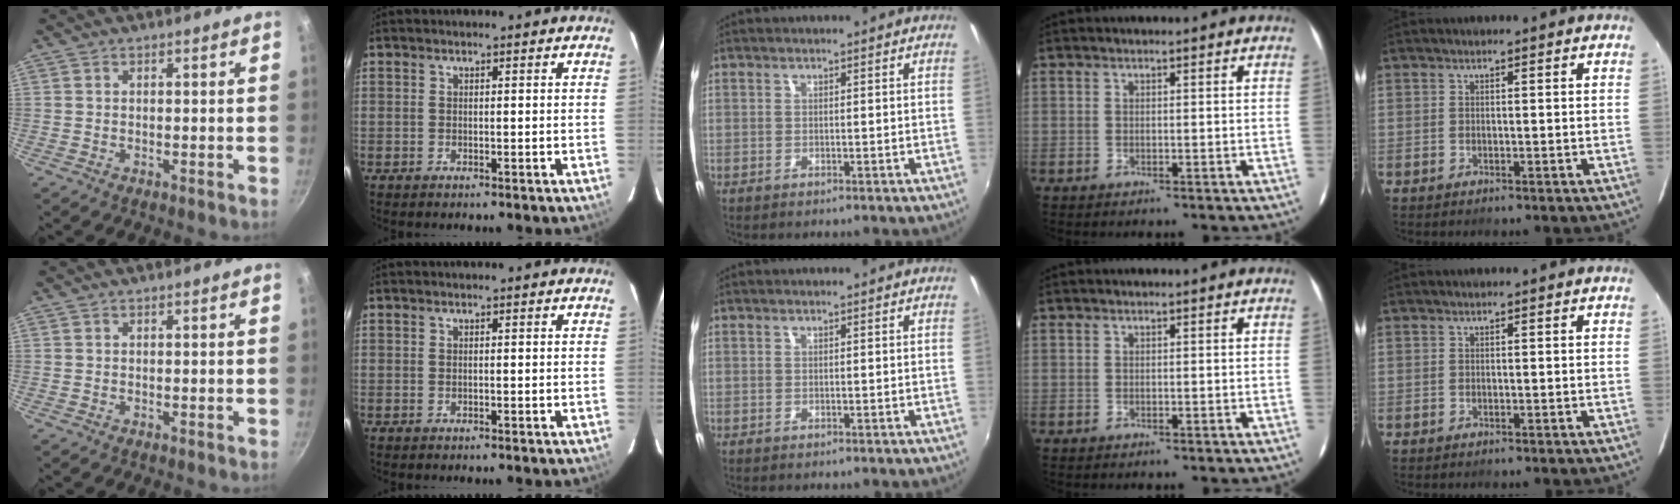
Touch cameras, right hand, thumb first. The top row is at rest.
{}